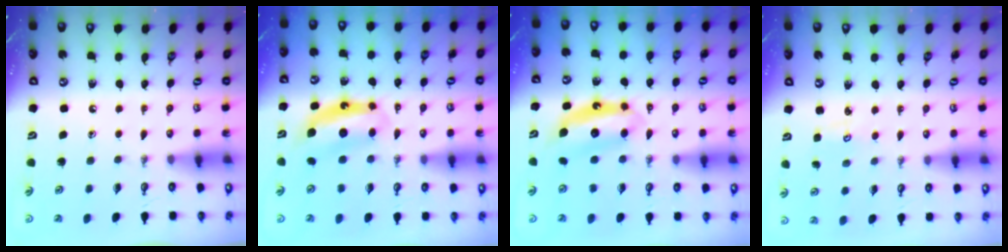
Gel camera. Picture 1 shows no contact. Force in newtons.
{"total": 7.6, "press": 7.6, "slide": 0.6}
{"total": 6.5, "press": 6.5, "slide": 0.3}
{"total": 2.1, "press": 2.1, "slide": 0.2}